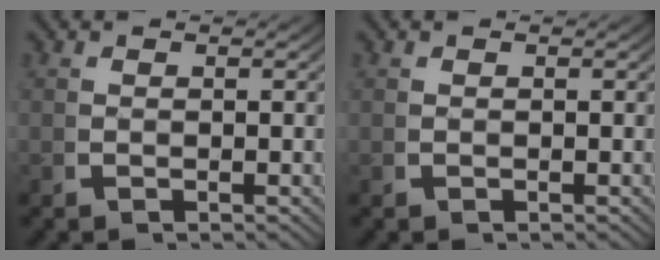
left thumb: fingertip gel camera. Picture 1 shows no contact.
{"total": 0.0}